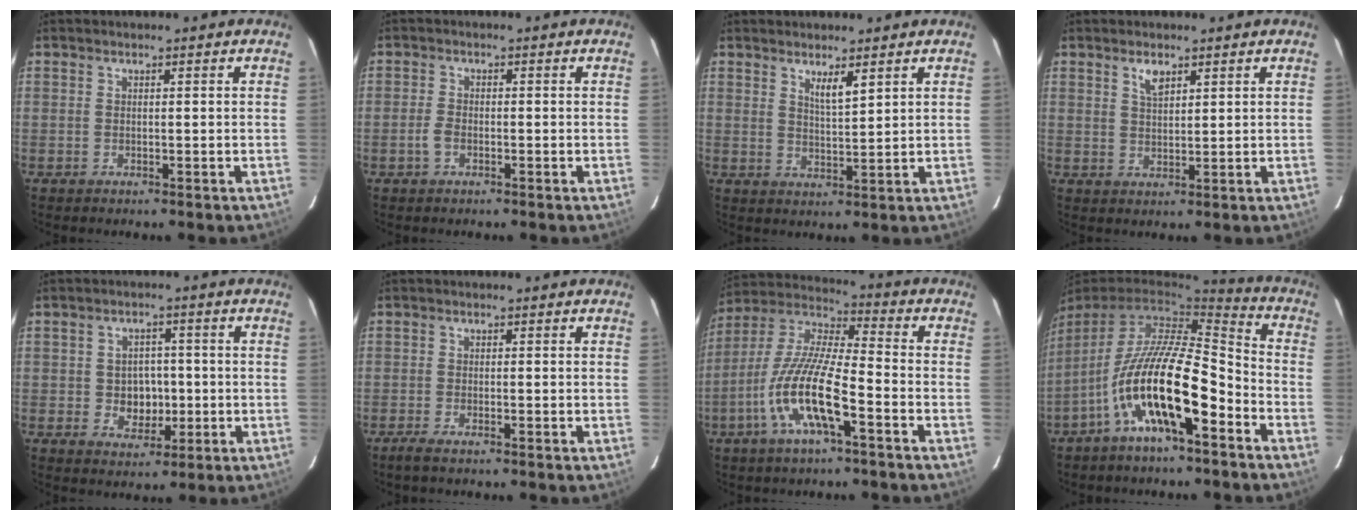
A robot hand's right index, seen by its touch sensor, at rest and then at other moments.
{"total": 2.2, "force": [-1.1, 1.2, 1.6], "torque": [-0.040, 0.004, -0.023]}
{"total": 3.6, "force": [2.4, 0.6, 2.6], "torque": [-0.044, -0.005, 0.039]}
{"total": 3.1, "force": [1.9, 1.4, 2.0], "torque": [-0.034, 0.003, 0.036]}
{"total": 5.5, "force": [-0.7, 4.8, 2.6], "torque": [-0.049, 0.007, 0.000]}
{"total": 2.4, "force": [-1.8, 0.3, 1.5], "torque": [-0.036, -0.006, -0.036]}
{"total": 14.7, "force": [-6.3, 2.9, 13.0], "torque": [-0.263, -0.010, -0.129]}
{"total": 16.2, "force": [-7.6, 4.3, 13.6], "torque": [-0.242, -0.011, -0.140]}